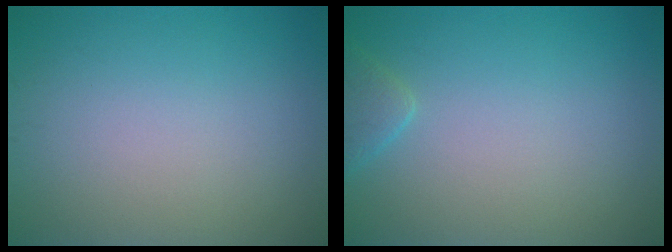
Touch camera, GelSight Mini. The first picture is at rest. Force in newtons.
{"total": 1.6, "press": 1.6, "slide": 0.1}